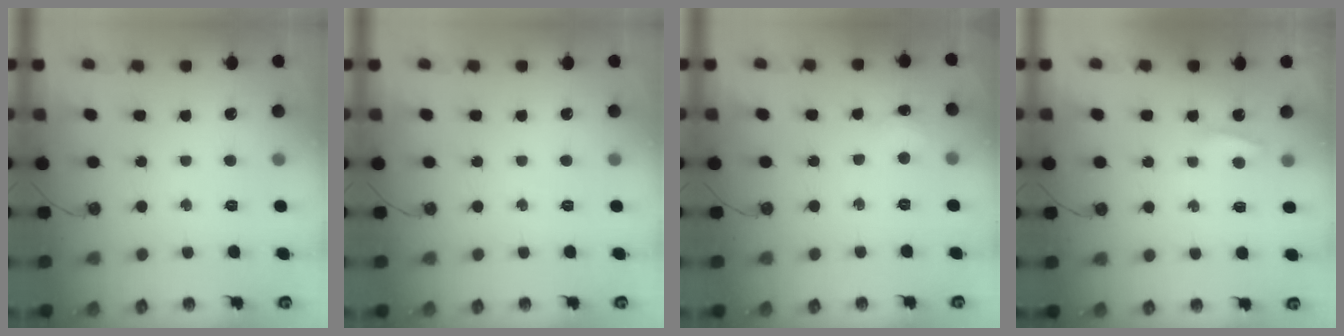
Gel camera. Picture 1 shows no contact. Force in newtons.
{"total": 0.0}
{"total": 2.7, "press": 2.6, "slide": 0.7}
{"total": 3.9, "press": 3.9, "slide": 0.4}